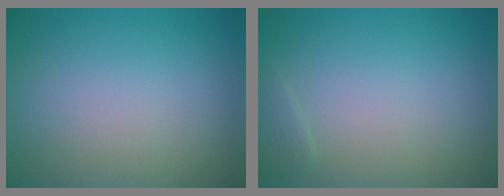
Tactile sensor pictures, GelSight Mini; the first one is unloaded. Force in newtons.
{"total": 0.7, "press": 0.7, "slide": 0.1}